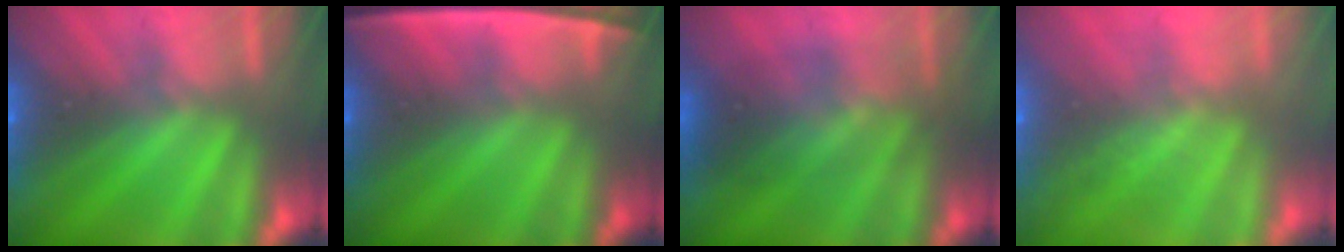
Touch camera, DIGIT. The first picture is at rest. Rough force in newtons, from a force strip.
{"total": 2.4}
{"total": 1.7}
{"total": 9.0}